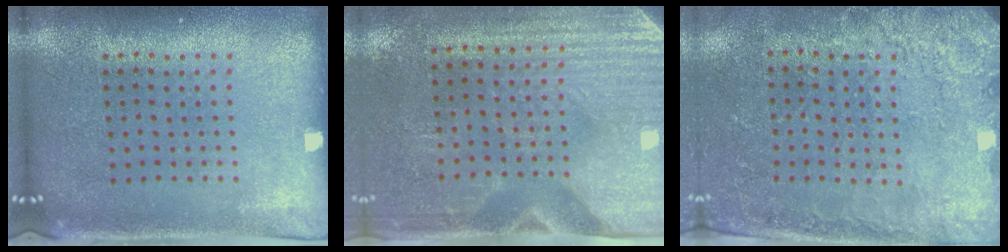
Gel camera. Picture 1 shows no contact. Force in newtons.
{"total": 3.0, "press": 2.7, "slide": 1.4}
{"total": 2.5, "press": 2.4, "slide": 0.8}